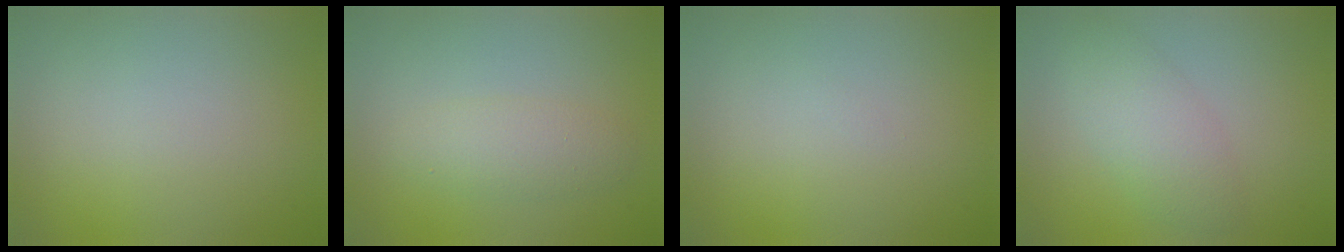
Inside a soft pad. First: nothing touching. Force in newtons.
{"total": 2.4, "press": 2.4, "slide": 0.0}
{"total": 0.0}
{"total": 3.4, "press": 3.4, "slide": 0.0}